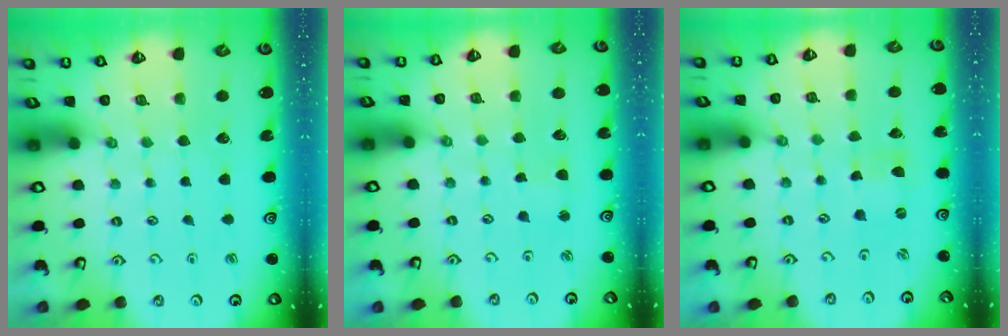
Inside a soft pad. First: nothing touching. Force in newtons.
{"total": 1.4, "press": 1.4, "slide": 0.2}
{"total": 0.0}